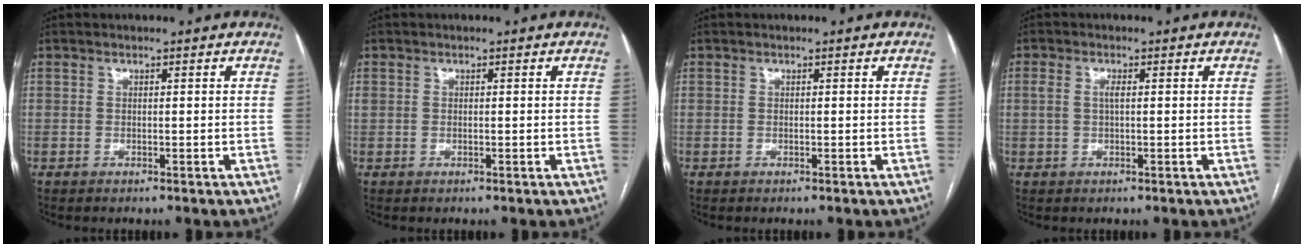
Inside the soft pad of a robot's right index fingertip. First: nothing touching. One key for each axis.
{"total": 0.6, "fx": 0.0, "fy": 0.4, "fz": 0.5, "tx": -0.020, "ty": 0.007, "tz": 0.005}
{"total": 0.0}
{"total": 1.7, "fx": 0.3, "fy": 0.6, "fz": 1.6, "tx": -0.038, "ty": 0.010, "tz": 0.008}